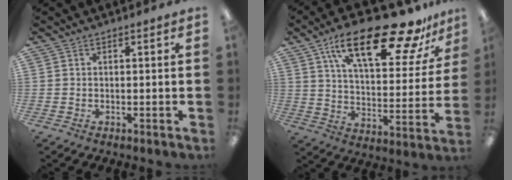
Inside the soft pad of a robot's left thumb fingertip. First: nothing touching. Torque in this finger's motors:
{"motor_torque": [0.47, 0.53, 1.56, -1.21, 0.37]}